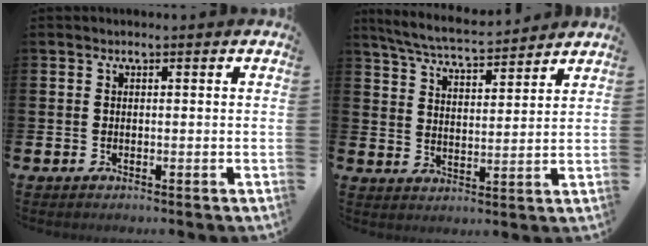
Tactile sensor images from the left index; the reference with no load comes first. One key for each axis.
{"total": 6.2, "fx": 5.9, "fy": 0.7, "fz": 1.7, "tx": -0.053, "ty": -0.036, "tz": 0.104}